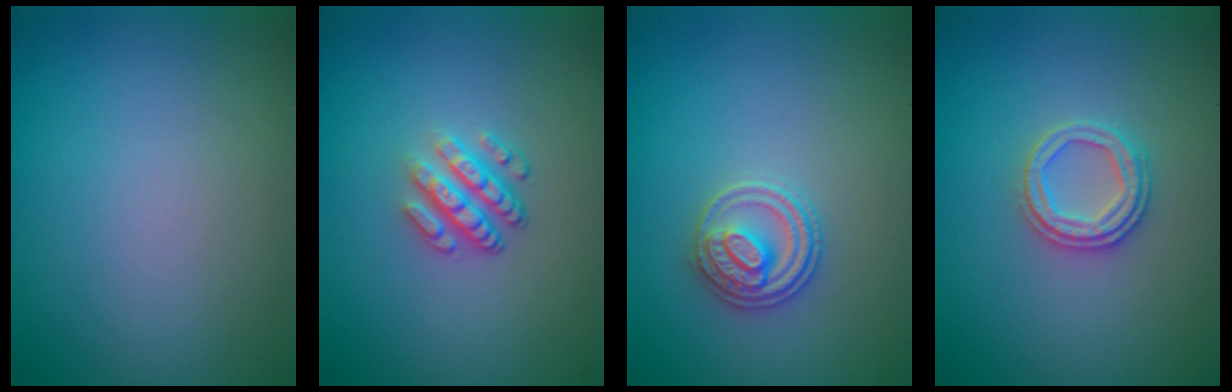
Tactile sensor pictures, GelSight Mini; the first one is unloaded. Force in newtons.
{"total": 3.4, "press": 2.5, "slide": 2.2}
{"total": 2.9, "press": 2.9, "slide": 0.1}
{"total": 2.5, "press": 2.4, "slide": 0.6}